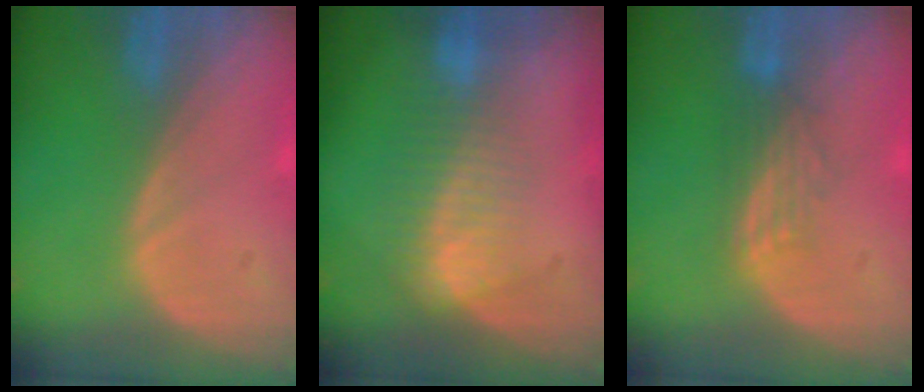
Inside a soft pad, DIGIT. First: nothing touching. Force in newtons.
{"total": 7.4, "press": 6.3, "slide": 3.8}
{"total": 2.8, "press": 2.7, "slide": 0.6}